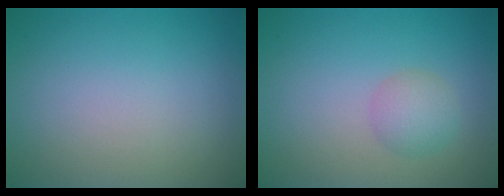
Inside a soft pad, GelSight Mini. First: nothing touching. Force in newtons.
{"total": 2.1, "press": 2.1, "slide": 0.1}